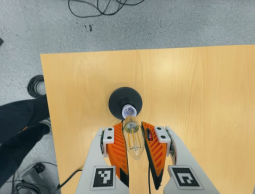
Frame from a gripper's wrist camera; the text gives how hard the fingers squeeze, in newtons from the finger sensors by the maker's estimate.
{"total": 19.5, "left": 21.1, "right": 17.9}